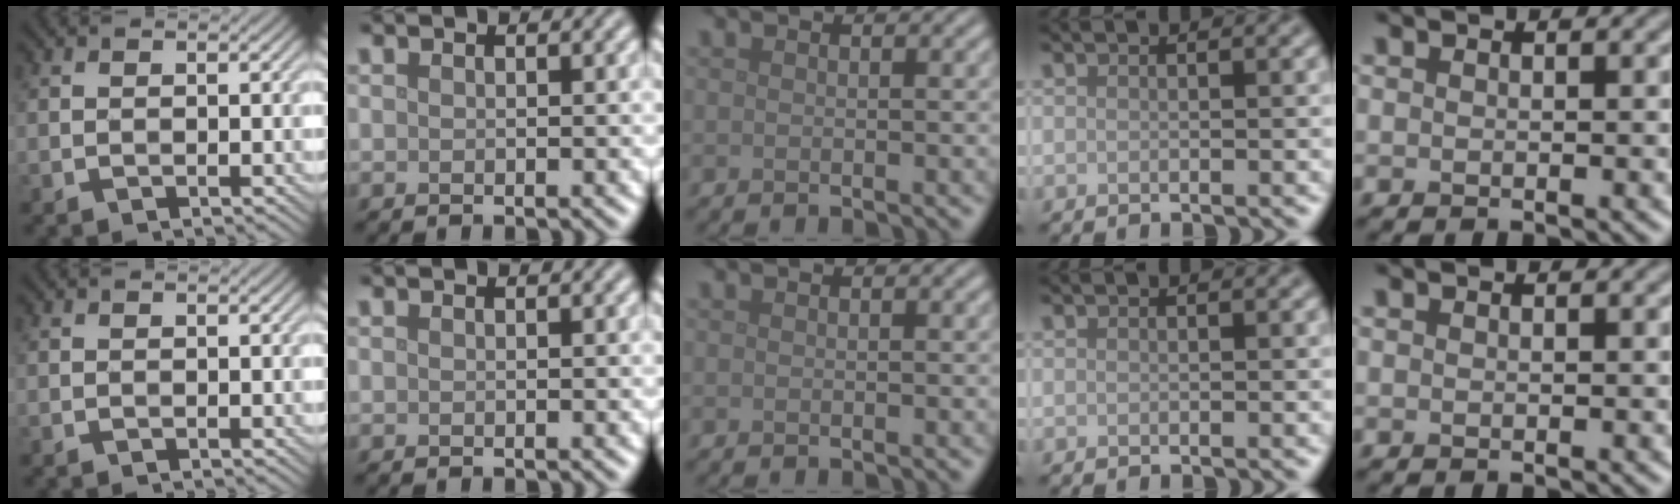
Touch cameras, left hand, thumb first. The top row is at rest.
{}